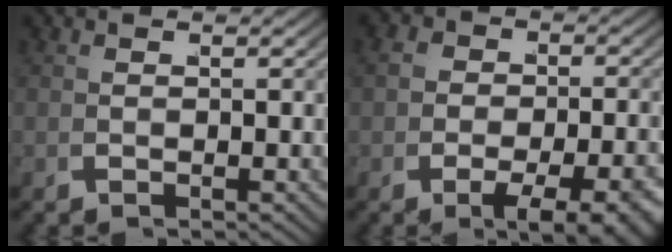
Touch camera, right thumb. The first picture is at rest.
{"total": 5.1, "force": [-1.7, 2.9, 3.8], "torque": [-0.055, -0.021, -0.019]}